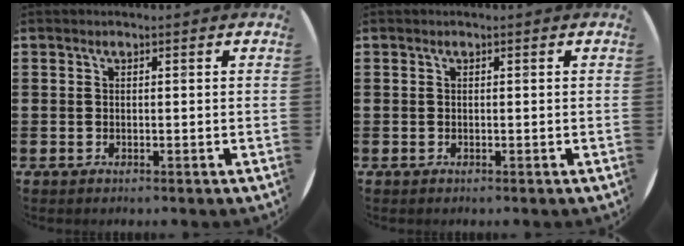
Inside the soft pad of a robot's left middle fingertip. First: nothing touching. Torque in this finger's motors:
{"motor_torque": [0.76, -0.69, 0.07, 0.02]}